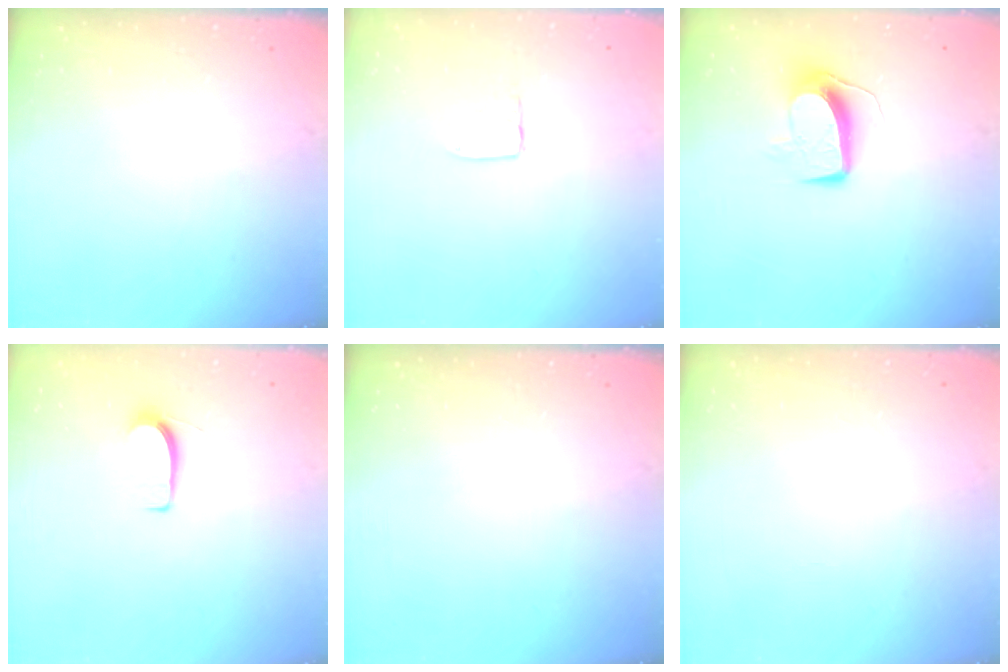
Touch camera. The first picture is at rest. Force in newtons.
{"total": 3.6, "press": 3.6, "slide": 0.3}
{"total": 9.7, "press": 9.7, "slide": 0.5}
{"total": 5.8, "press": 5.8, "slide": 0.6}
{"total": 0.0}
{"total": 0.0}